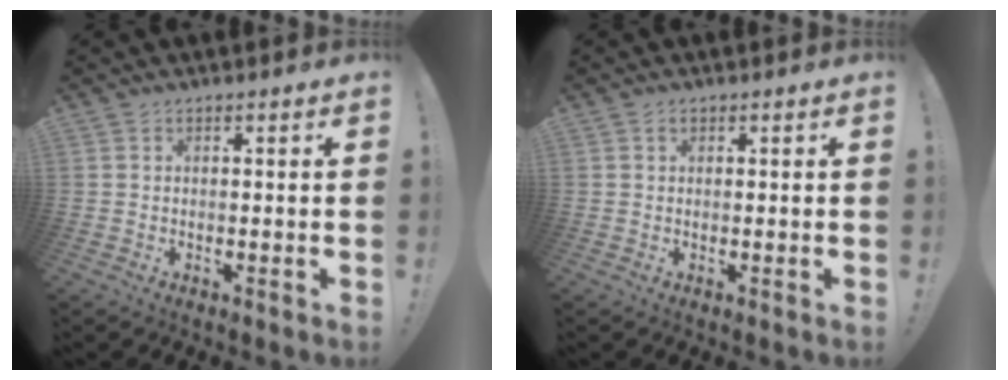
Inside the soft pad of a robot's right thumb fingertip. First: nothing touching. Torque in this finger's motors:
{"motor_torque": [-0.01, 0.14, 0.08, -0.14, 0.00]}